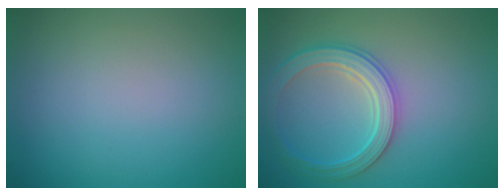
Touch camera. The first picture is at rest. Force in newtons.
{"total": 4.1, "press": 4.0, "slide": 1.1}